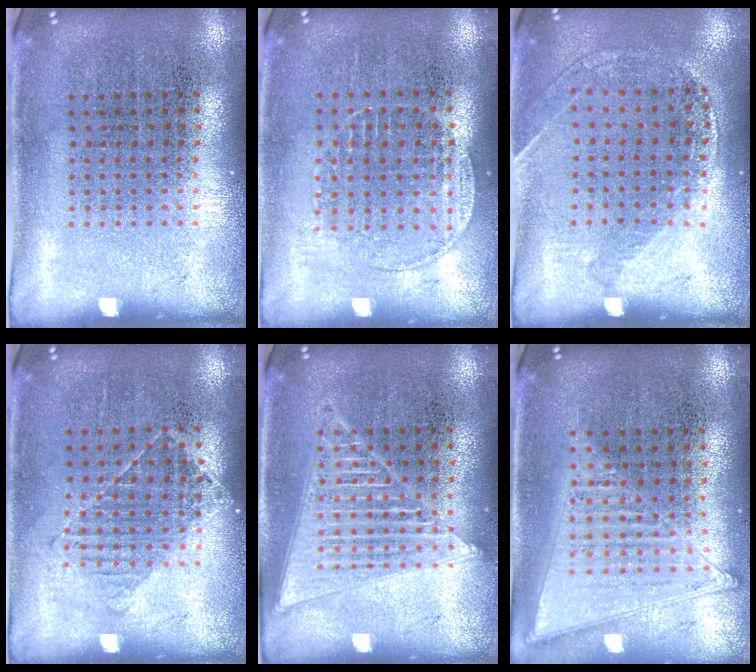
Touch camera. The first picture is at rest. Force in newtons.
{"total": 1.2, "press": 1.1, "slide": 0.5}
{"total": 1.1, "press": 1.1, "slide": 0.2}
{"total": 1.1, "press": 0.9, "slide": 0.6}
{"total": 3.1, "press": 3.1, "slide": 0.4}
{"total": 1.4, "press": 1.4, "slide": 0.1}